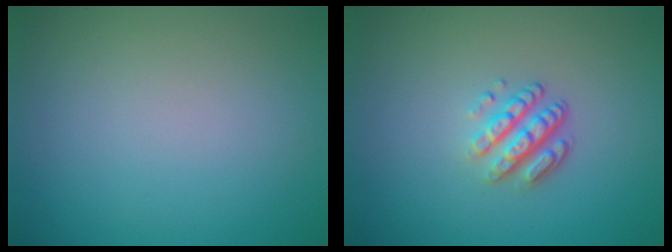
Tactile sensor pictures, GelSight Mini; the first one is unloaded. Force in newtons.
{"total": 3.2, "press": 2.4, "slide": 2.1}